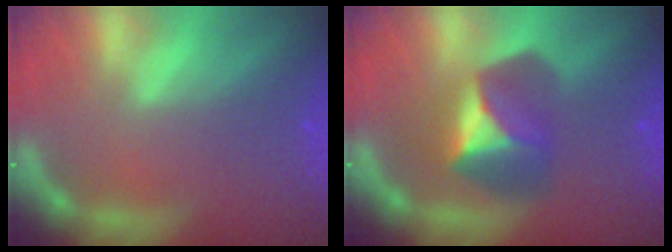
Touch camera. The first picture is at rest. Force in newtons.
{"total": 5.9}